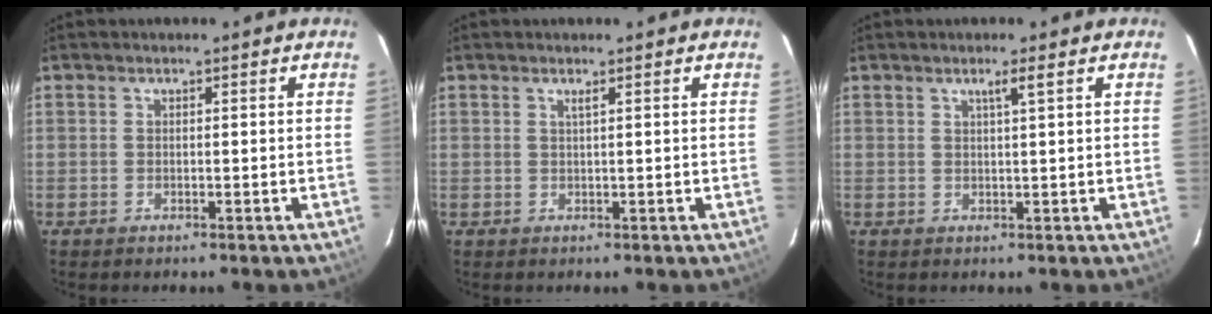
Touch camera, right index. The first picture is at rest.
{"total": 0.7, "force": [0.4, -0.2, 0.5], "torque": [-0.011, -0.001, 0.006]}
{"total": 1.7, "force": [0.9, -0.5, 1.4], "torque": [-0.026, -0.002, 0.017]}